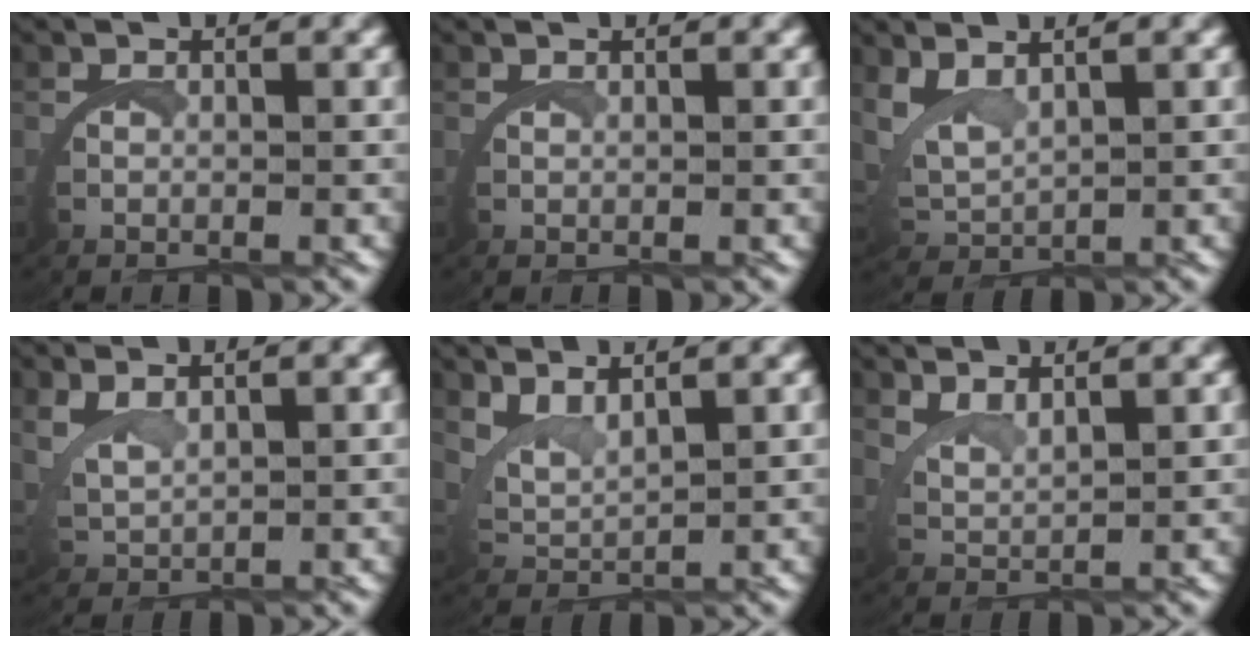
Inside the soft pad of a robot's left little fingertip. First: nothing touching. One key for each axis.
{"total": 0.9, "fx": 0.7, "fy": -0.5, "fz": -0.1, "tx": 0.001, "ty": 0.002, "tz": 0.014}
{"total": 3.2, "fx": 2.3, "fy": 1.6, "fz": 1.6, "tx": -0.067, "ty": -0.010, "tz": 0.052}
{"total": 2.1, "fx": 1.9, "fy": 0.4, "fz": 0.8, "tx": -0.039, "ty": -0.007, "tz": 0.047}
{"total": 4.1, "fx": 3.0, "fy": 2.1, "fz": 1.8, "tx": -0.064, "ty": -0.003, "tz": 0.052}
{"total": 3.6, "fx": 3.4, "fy": 0.5, "fz": 1.1, "tx": -0.036, "ty": -0.002, "tz": 0.062}